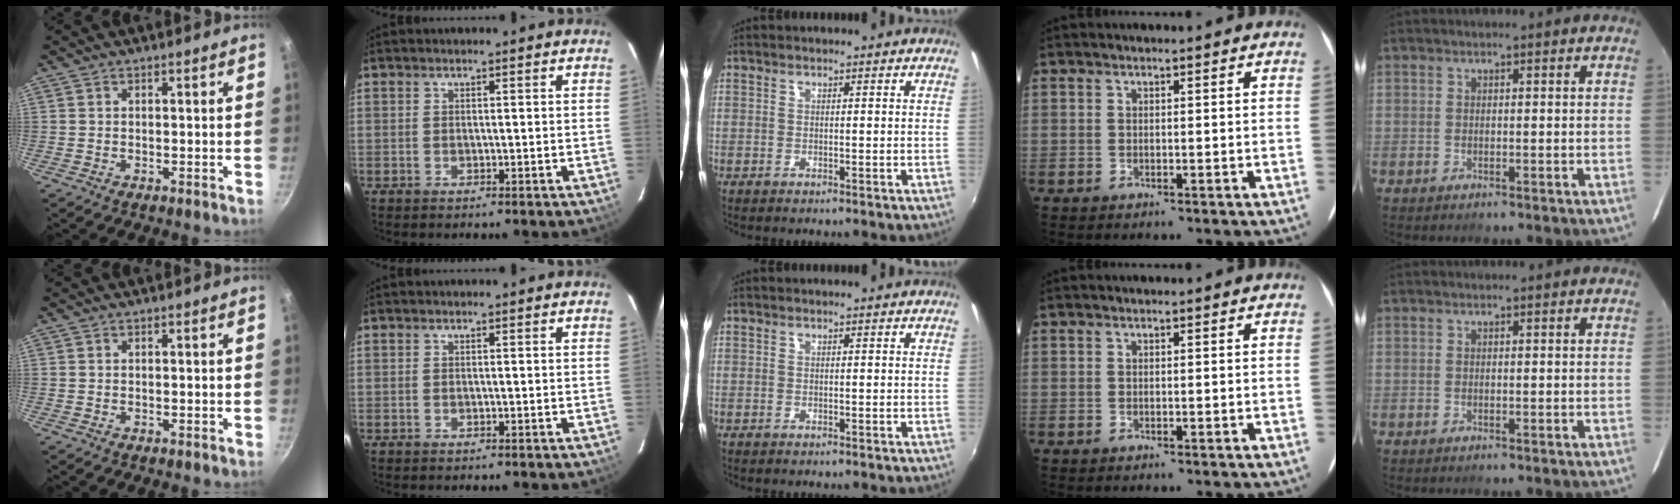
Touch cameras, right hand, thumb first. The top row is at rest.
{}